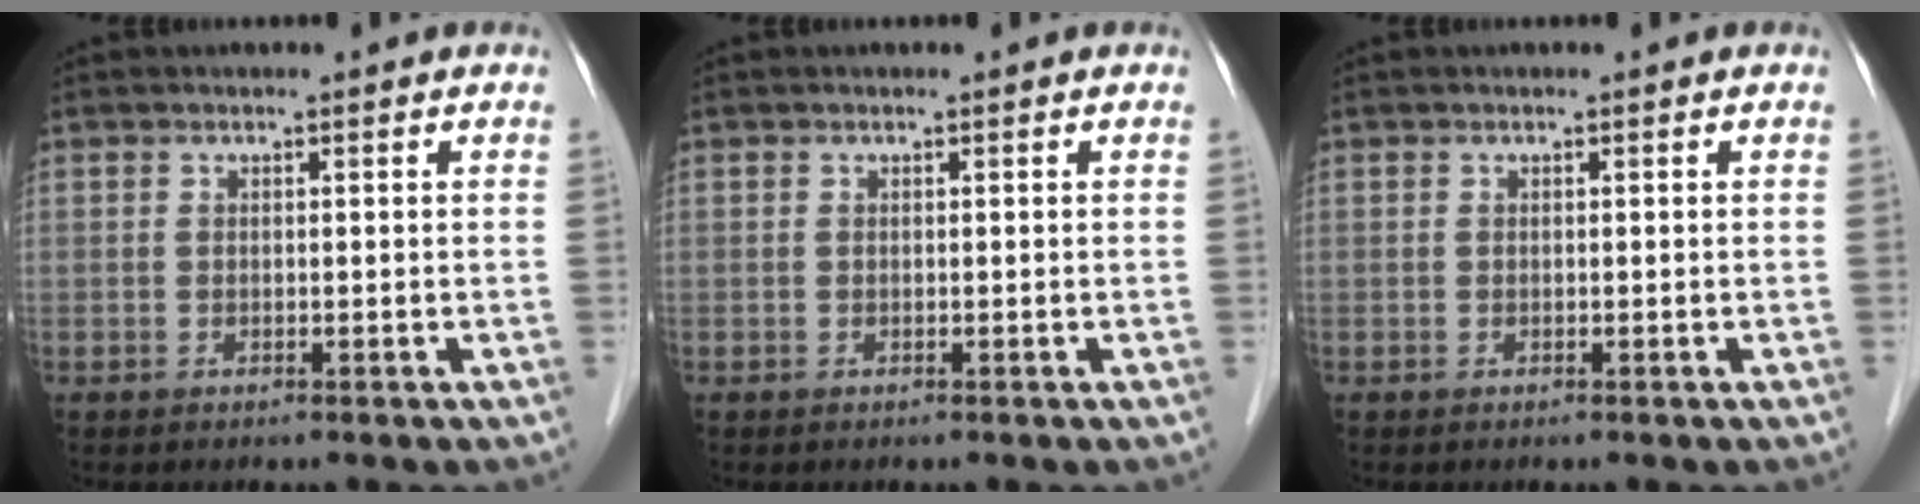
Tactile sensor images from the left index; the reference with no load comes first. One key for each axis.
{"total": 0.0}
{"total": 0.0}